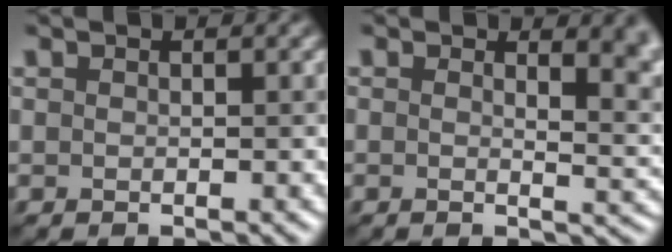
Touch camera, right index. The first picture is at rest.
{"total": 7.1, "force": [2.3, 3.3, 5.8], "torque": [-0.010, 0.009, 0.014]}